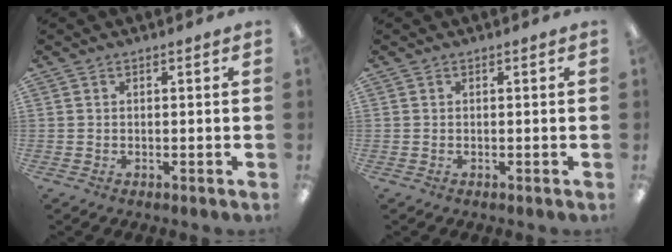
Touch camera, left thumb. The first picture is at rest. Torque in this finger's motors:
{"motor_torque": [0.00, 0.00, 0.41, 0.11, 0.00]}